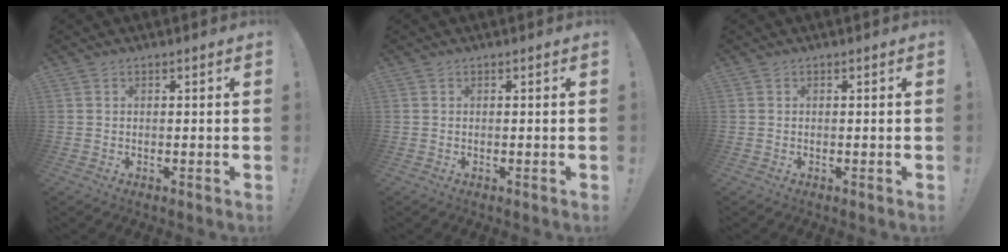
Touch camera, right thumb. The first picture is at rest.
{"total": 0.0}
{"total": 0.0}